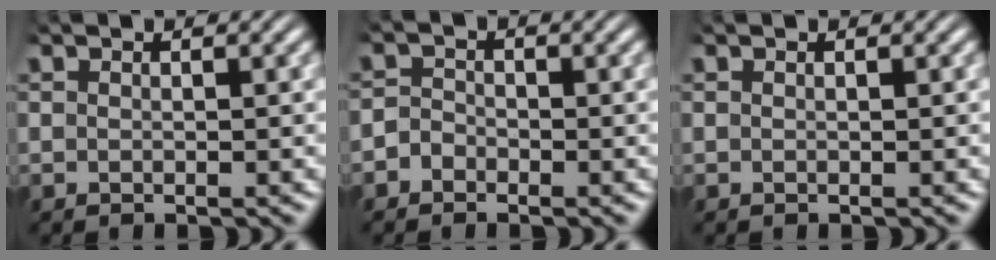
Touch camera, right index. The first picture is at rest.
{"total": 2.0, "force": [-1.4, 1.4, 0.0], "torque": [-0.003, -0.010, -0.027]}
{"total": 0.0}